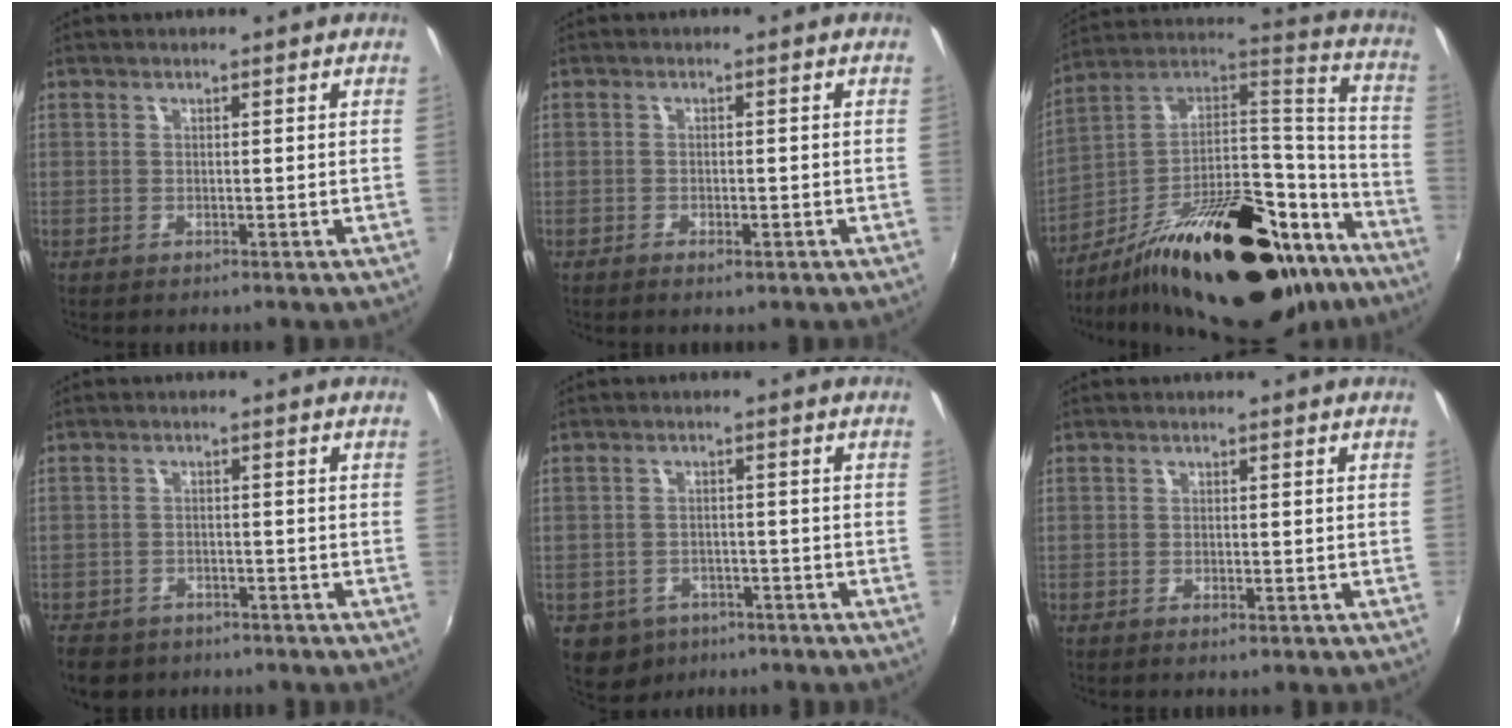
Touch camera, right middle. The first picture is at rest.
{"total": 1.9, "force": [-1.2, 0.6, 1.3], "torque": [-0.026, -0.001, -0.020]}
{"total": 33.8, "force": [-21.6, 14.0, 21.9], "torque": [-0.325, 0.037, -0.314]}
{"total": 8.3, "force": [-6.0, 4.8, 3.0], "torque": [-0.087, -0.010, -0.093]}
{"total": 7.9, "force": [-4.6, 5.9, 2.6], "torque": [-0.075, 0.000, -0.057]}
{"total": 1.2, "force": [-0.8, 0.4, 0.8], "torque": [-0.014, 0.000, -0.013]}